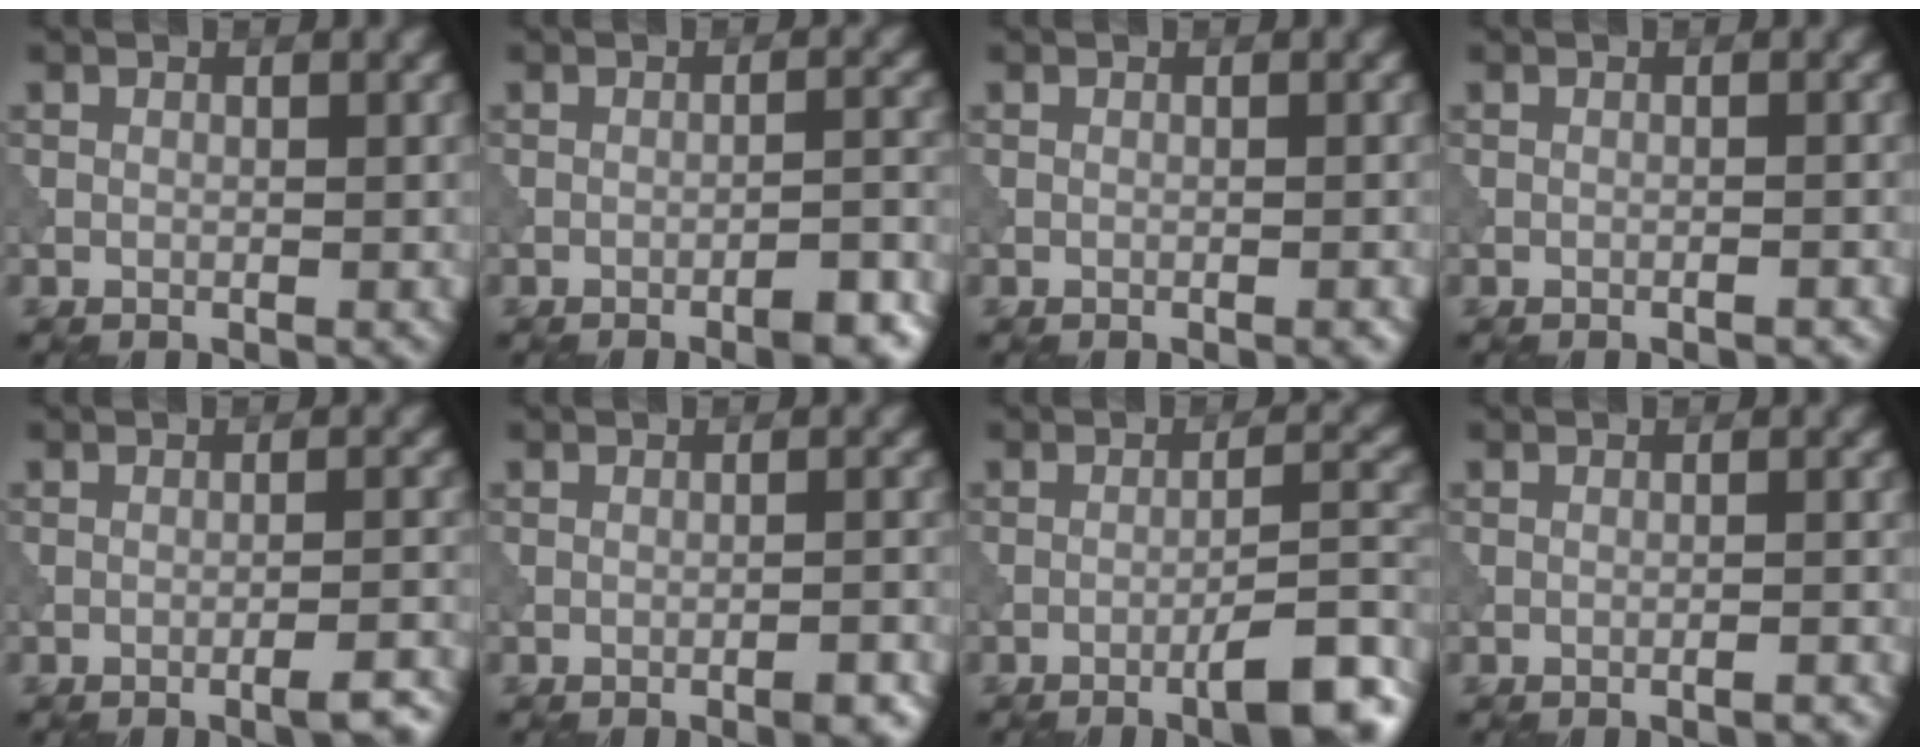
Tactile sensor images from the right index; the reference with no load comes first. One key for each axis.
{"total": 3.6, "fx": -2.2, "fy": 0.7, "fz": 2.7, "tx": -0.038, "ty": 0.009, "tz": -0.035}
{"total": 0.5, "fx": -0.3, "fy": 0.0, "fz": 0.5, "tx": -0.005, "ty": 0.002, "tz": -0.005}
{"total": 0.7, "fx": -0.5, "fy": 0.1, "fz": 0.5, "tx": -0.005, "ty": 0.004, "tz": -0.011}
{"total": 3.3, "fx": -2.1, "fy": 0.7, "fz": 2.4, "tx": -0.029, "ty": 0.009, "tz": -0.035}
{"total": 2.0, "fx": -1.3, "fy": 0.3, "fz": 1.5, "tx": -0.018, "ty": 0.004, "tz": -0.022}
{"total": 6.7, "fx": -4.0, "fy": 1.2, "fz": 5.3, "tx": -0.066, "ty": 0.014, "tz": -0.062}
{"total": 1.1, "fx": -0.8, "fy": 0.1, "fz": 0.8, "tx": -0.008, "ty": 0.004, "tz": -0.018}